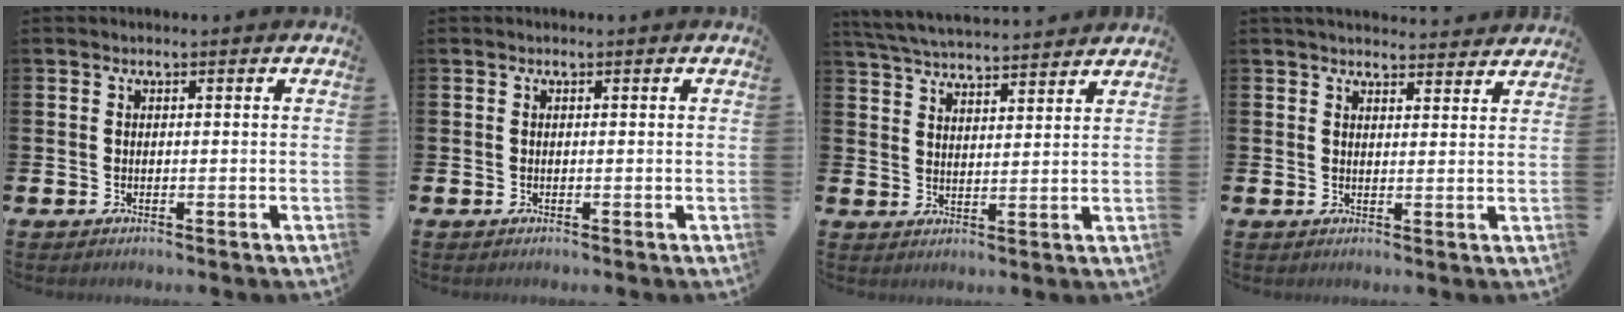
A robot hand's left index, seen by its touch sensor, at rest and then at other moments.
{"total": 0.0}
{"total": 5.4, "force": [5.3, 0.3, 0.8], "torque": [-0.041, -0.029, 0.096]}
{"total": 3.3, "force": [3.3, 0.5, 0.3], "torque": [-0.005, -0.019, 0.058]}